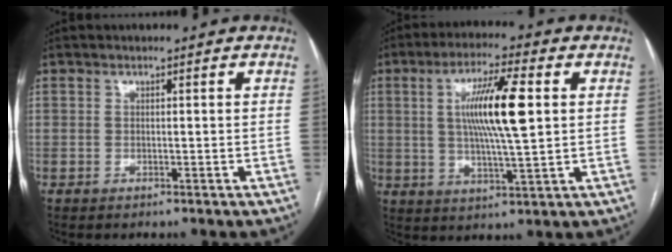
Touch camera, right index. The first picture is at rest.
{"total": 11.7, "force": [2.1, 1.0, 11.5], "torque": [-0.210, 0.003, 0.037]}